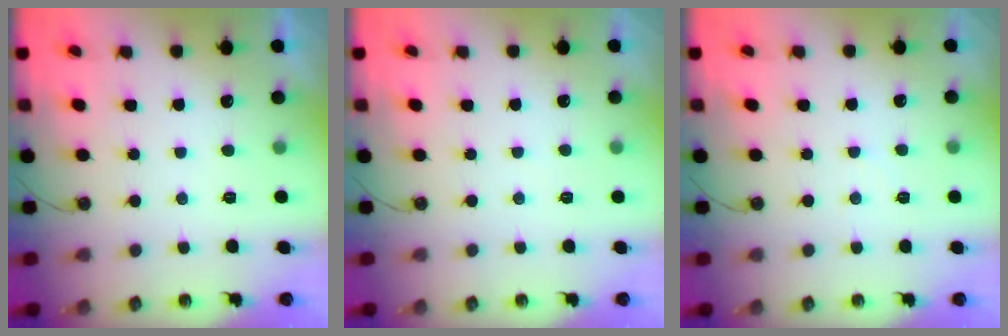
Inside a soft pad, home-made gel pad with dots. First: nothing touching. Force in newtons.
{"total": 1.4, "press": 1.3, "slide": 0.3}
{"total": 2.4, "press": 2.4, "slide": 0.4}